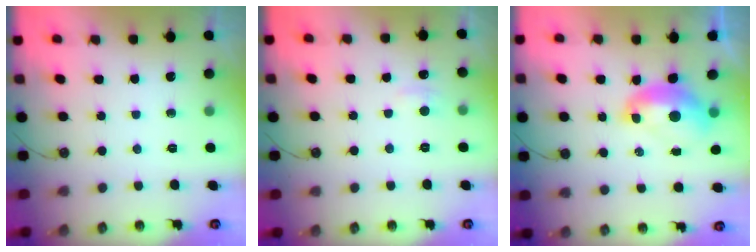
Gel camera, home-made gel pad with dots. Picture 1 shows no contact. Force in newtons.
{"total": 3.4, "press": 3.4, "slide": 0.3}
{"total": 2.7, "press": 2.6, "slide": 0.8}